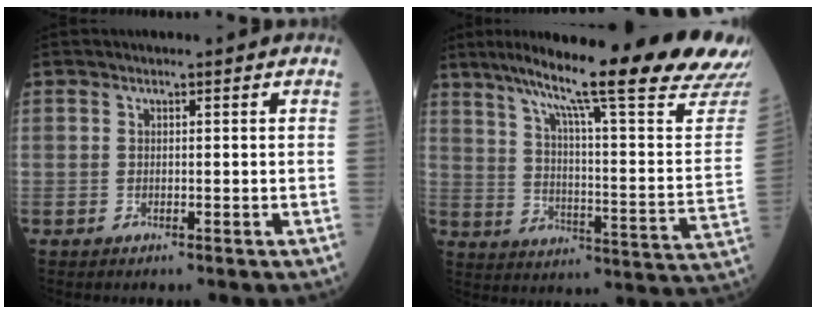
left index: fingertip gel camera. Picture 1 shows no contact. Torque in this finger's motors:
{"motor_torque": [1.04, -1.10, 0.63, 0.18]}